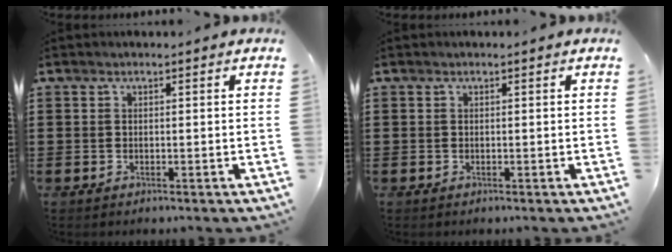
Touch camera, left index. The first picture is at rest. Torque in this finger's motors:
{"motor_torque": [-0.03, -0.03, 0.00, 0.00]}